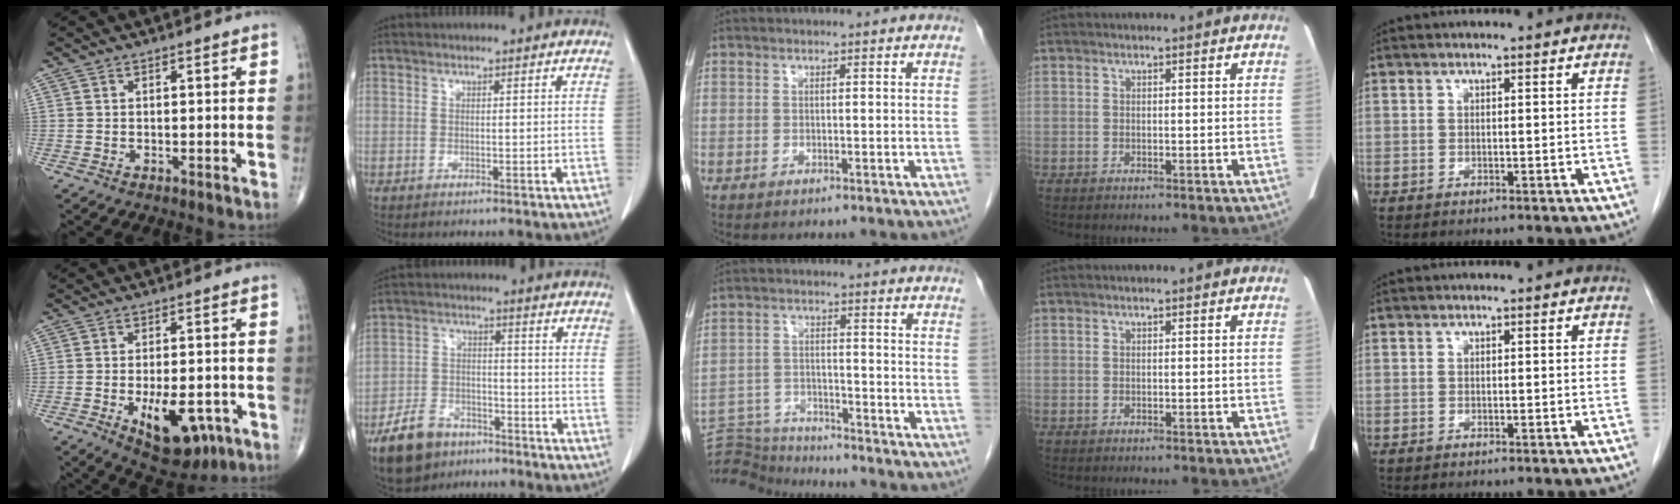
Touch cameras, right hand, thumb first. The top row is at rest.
{"thumb": {"total": 11.1, "force": [-4.3, 5.7, 8.5], "torque": [-0.100, 0.006, -0.048]}, "index": {"total": 7.7, "force": [-5.3, 5.0, 2.5], "torque": [-0.060, 0.003, -0.087]}, "middle": {"total": 8.7, "force": [-8.7, 0.7, 0.3], "torque": [-0.006, 0.005, -0.151]}}